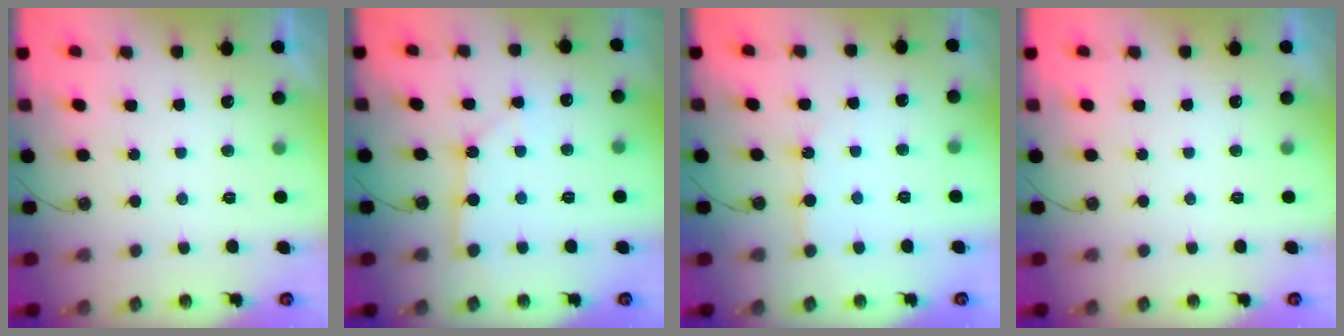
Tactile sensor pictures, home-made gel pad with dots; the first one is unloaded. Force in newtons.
{"total": 2.8, "press": 2.8, "slide": 0.2}
{"total": 5.7, "press": 5.7, "slide": 0.4}
{"total": 0.0}